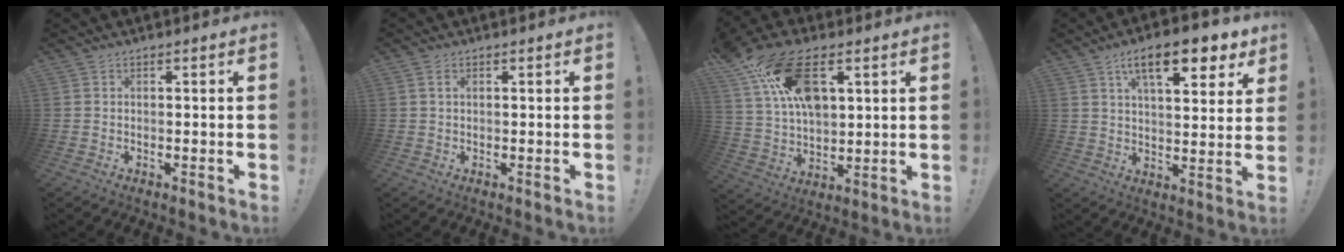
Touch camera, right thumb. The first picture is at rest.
{"total": 1.6, "force": [0.7, 0.7, 1.3], "torque": [-0.018, -0.001, 0.011]}
{"total": 19.3, "force": [8.6, 10.8, 13.6], "torque": [-0.230, -0.036, 0.154]}
{"total": 14.6, "force": [7.9, 5.0, 11.2], "torque": [-0.175, -0.029, 0.128]}